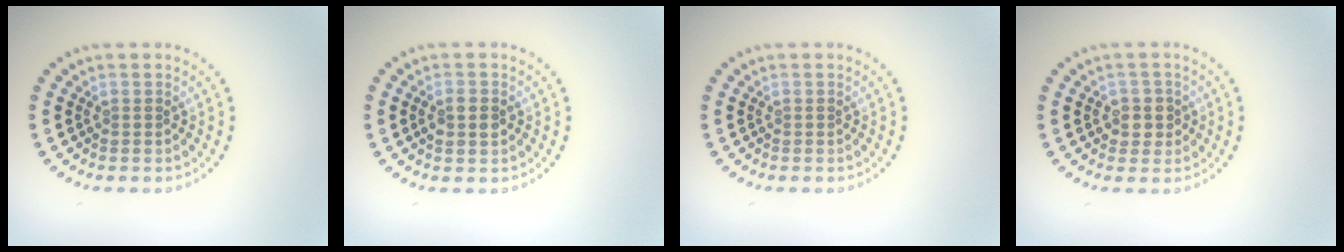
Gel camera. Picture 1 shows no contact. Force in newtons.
{"total": 1.7, "press": 1.7, "slide": 0.1}
{"total": 0.0}
{"total": 1.9, "press": 1.8, "slide": 0.8}